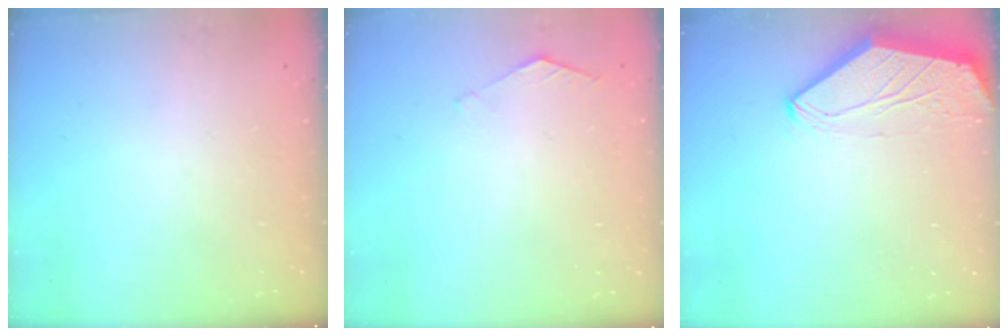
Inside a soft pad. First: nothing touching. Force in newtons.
{"total": 1.2, "press": 1.1, "slide": 0.4}
{"total": 0.0}